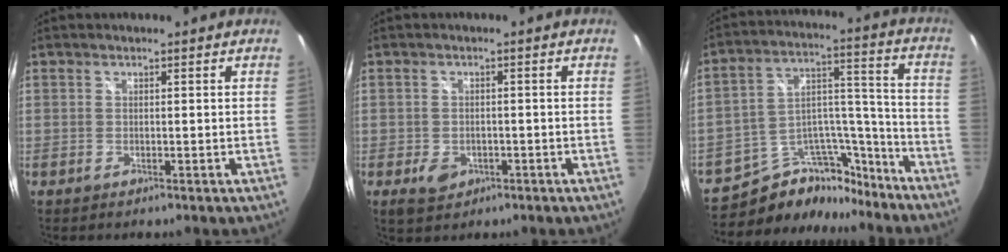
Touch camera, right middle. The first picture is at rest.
{"total": 4.0, "force": [-1.9, 2.9, 2.1], "torque": [-0.045, -0.005, -0.025]}
{"total": 18.5, "force": [-14.7, 9.1, 6.8], "torque": [-0.123, 0.065, -0.214]}